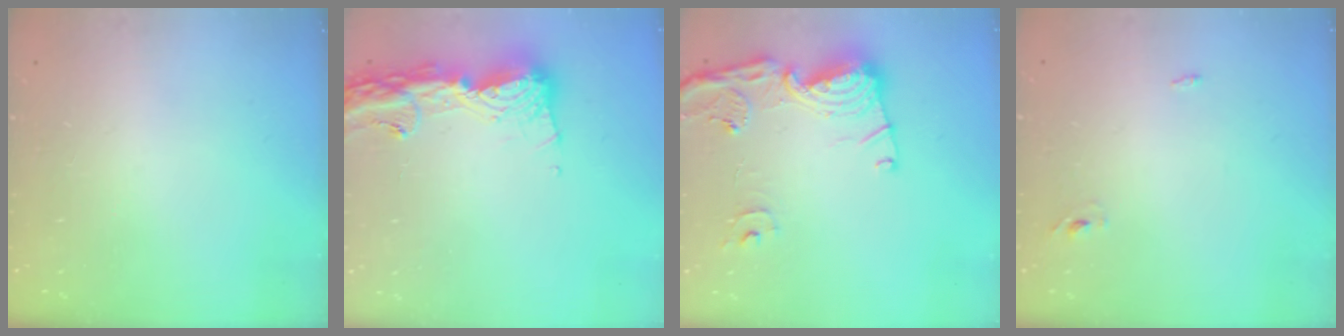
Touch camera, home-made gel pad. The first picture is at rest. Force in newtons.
{"total": 15.5, "press": 15.4, "slide": 1.5}
{"total": 16.3, "press": 16.2, "slide": 1.5}
{"total": 2.3, "press": 2.1, "slide": 1.0}